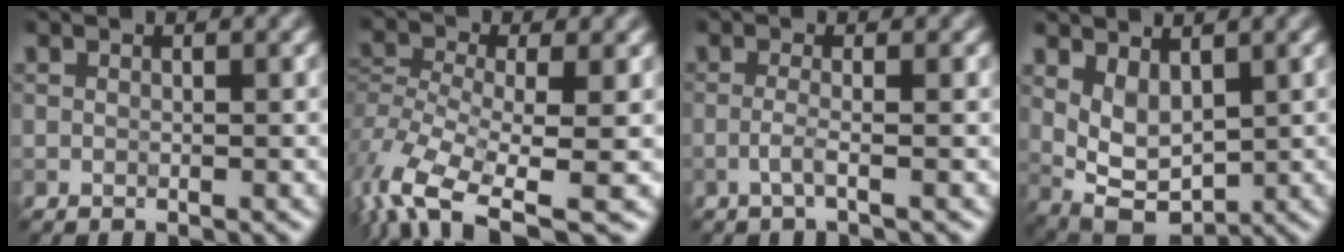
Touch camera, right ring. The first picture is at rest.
{"total": 8.7, "force": [-4.9, 3.7, 6.2], "torque": [-0.135, -0.015, -0.104]}
{"total": 1.6, "force": [-0.5, 0.3, 1.5], "torque": [-0.026, 0.002, -0.020]}
{"total": 3.7, "force": [1.3, 2.3, 2.6], "torque": [-0.061, -0.010, 0.034]}